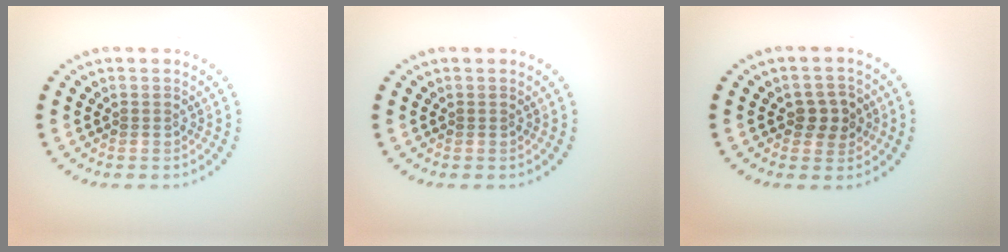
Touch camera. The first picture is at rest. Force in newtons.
{"total": 0.0}
{"total": 2.6, "press": 2.5, "slide": 0.7}